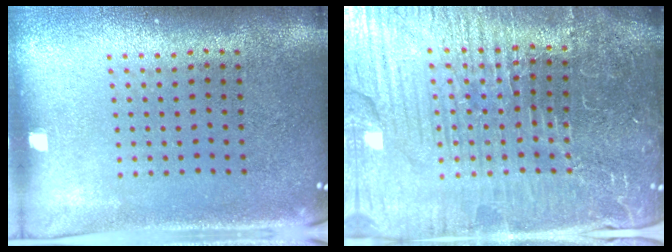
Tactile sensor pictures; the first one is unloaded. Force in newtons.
{"total": 6.2, "press": 5.6, "slide": 2.7}